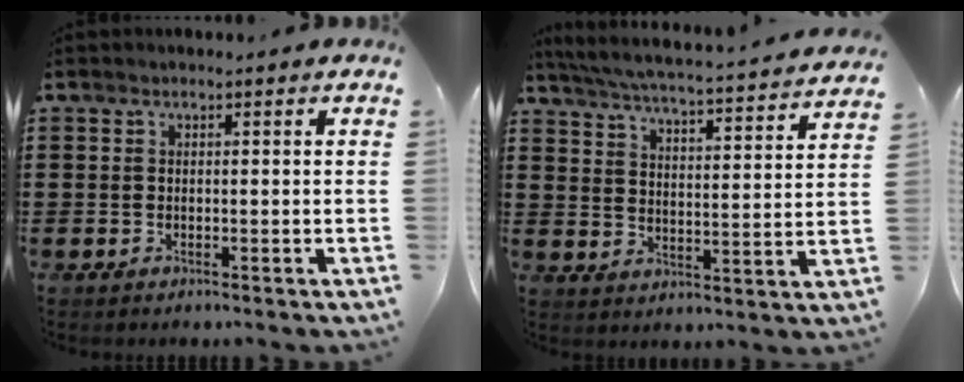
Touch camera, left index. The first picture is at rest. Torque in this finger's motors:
{"motor_torque": [2.14, 0.00, 0.18, 0.09]}